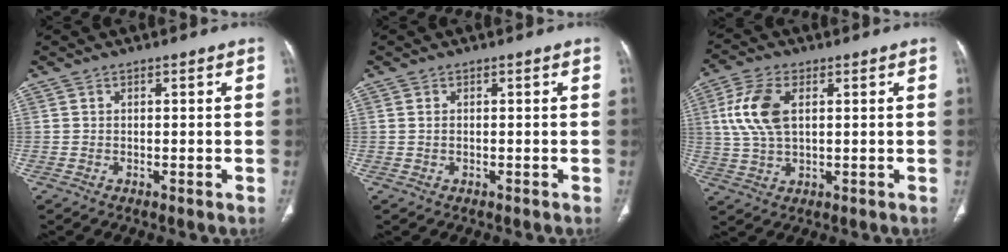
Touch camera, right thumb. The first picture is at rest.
{"total": 0.6, "force": [0.1, 0.3, 0.5], "torque": [-0.014, 0.001, 0.004]}
{"total": 9.7, "force": [2.2, 5.2, 7.8], "torque": [-0.174, 0.005, 0.045]}